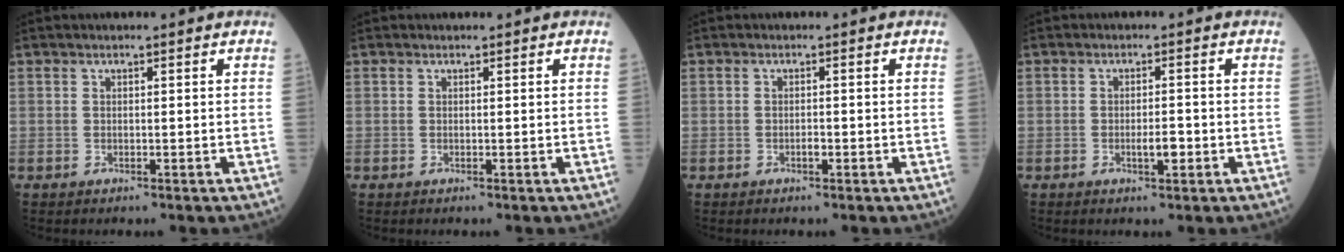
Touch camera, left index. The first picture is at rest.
{"total": 0.0}
{"total": 0.7, "force": [-0.5, 0.3, 0.5], "torque": [-0.008, -0.002, -0.011]}
{"total": 2.4, "force": [-1.0, 0.6, 2.1], "torque": [-0.032, -0.003, -0.016]}